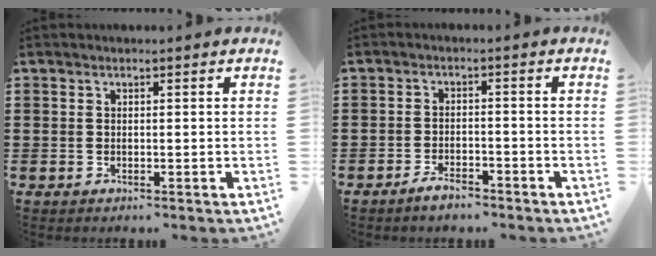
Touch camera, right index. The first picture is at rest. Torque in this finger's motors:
{"motor_torque": [0.17, 0.58, -0.30, -0.21]}